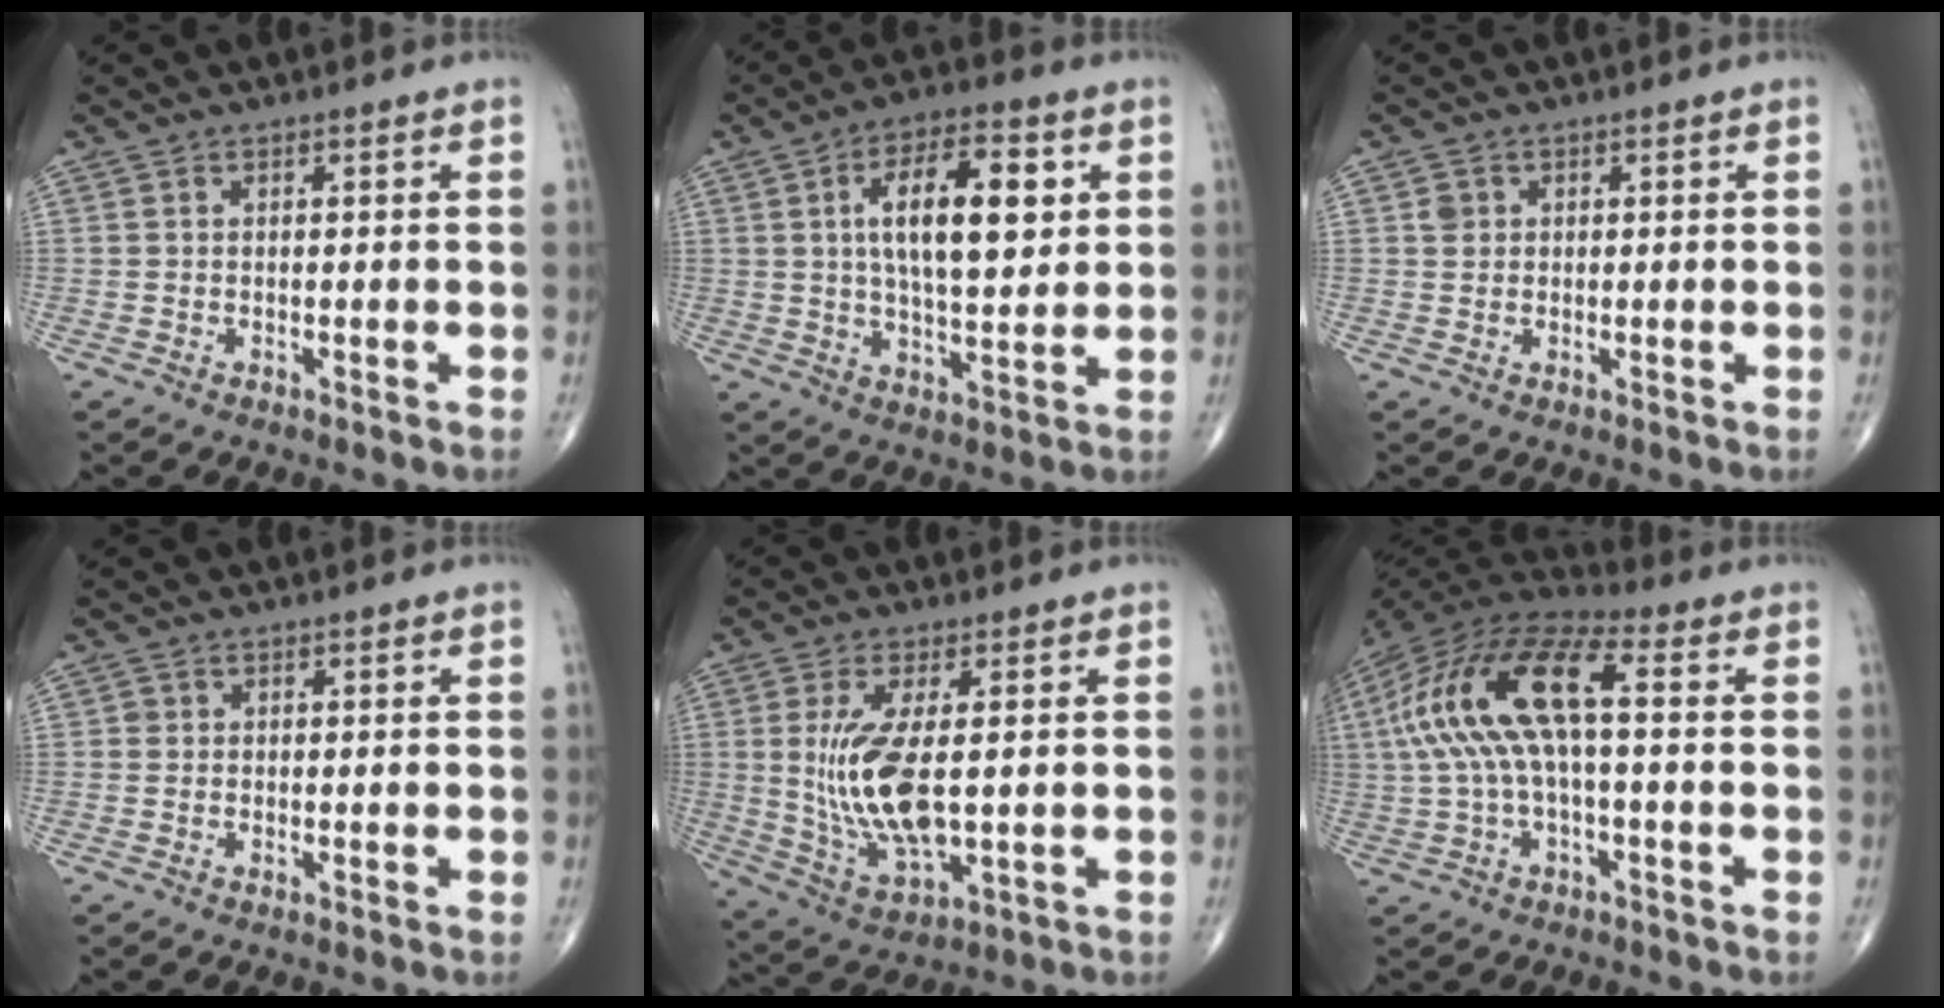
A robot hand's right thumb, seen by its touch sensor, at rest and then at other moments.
{"total": 14.7, "force": [3.5, 6.3, 12.8], "torque": [-0.193, -0.004, 0.056]}
{"total": 1.9, "force": [0.5, 1.7, 0.6], "torque": [-0.004, 0.000, 0.009]}
{"total": 0.7, "force": [0.0, 0.7, 0.1], "torque": [0.003, 0.002, 0.000]}
{"total": 13.4, "force": [0.7, 5.3, 12.2], "torque": [-0.253, -0.019, 0.028]}
{"total": 18.9, "force": [1.8, 7.6, 17.2], "torque": [-0.357, 0.047, 0.025]}